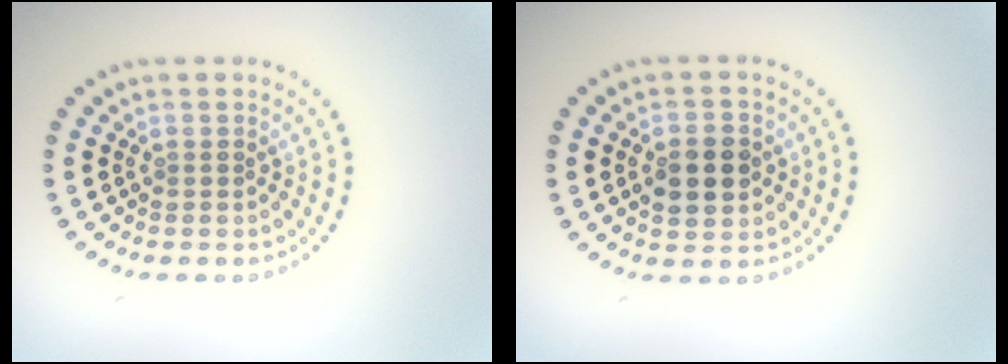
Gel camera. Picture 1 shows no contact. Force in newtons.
{"total": 3.8, "press": 3.8, "slide": 0.1}